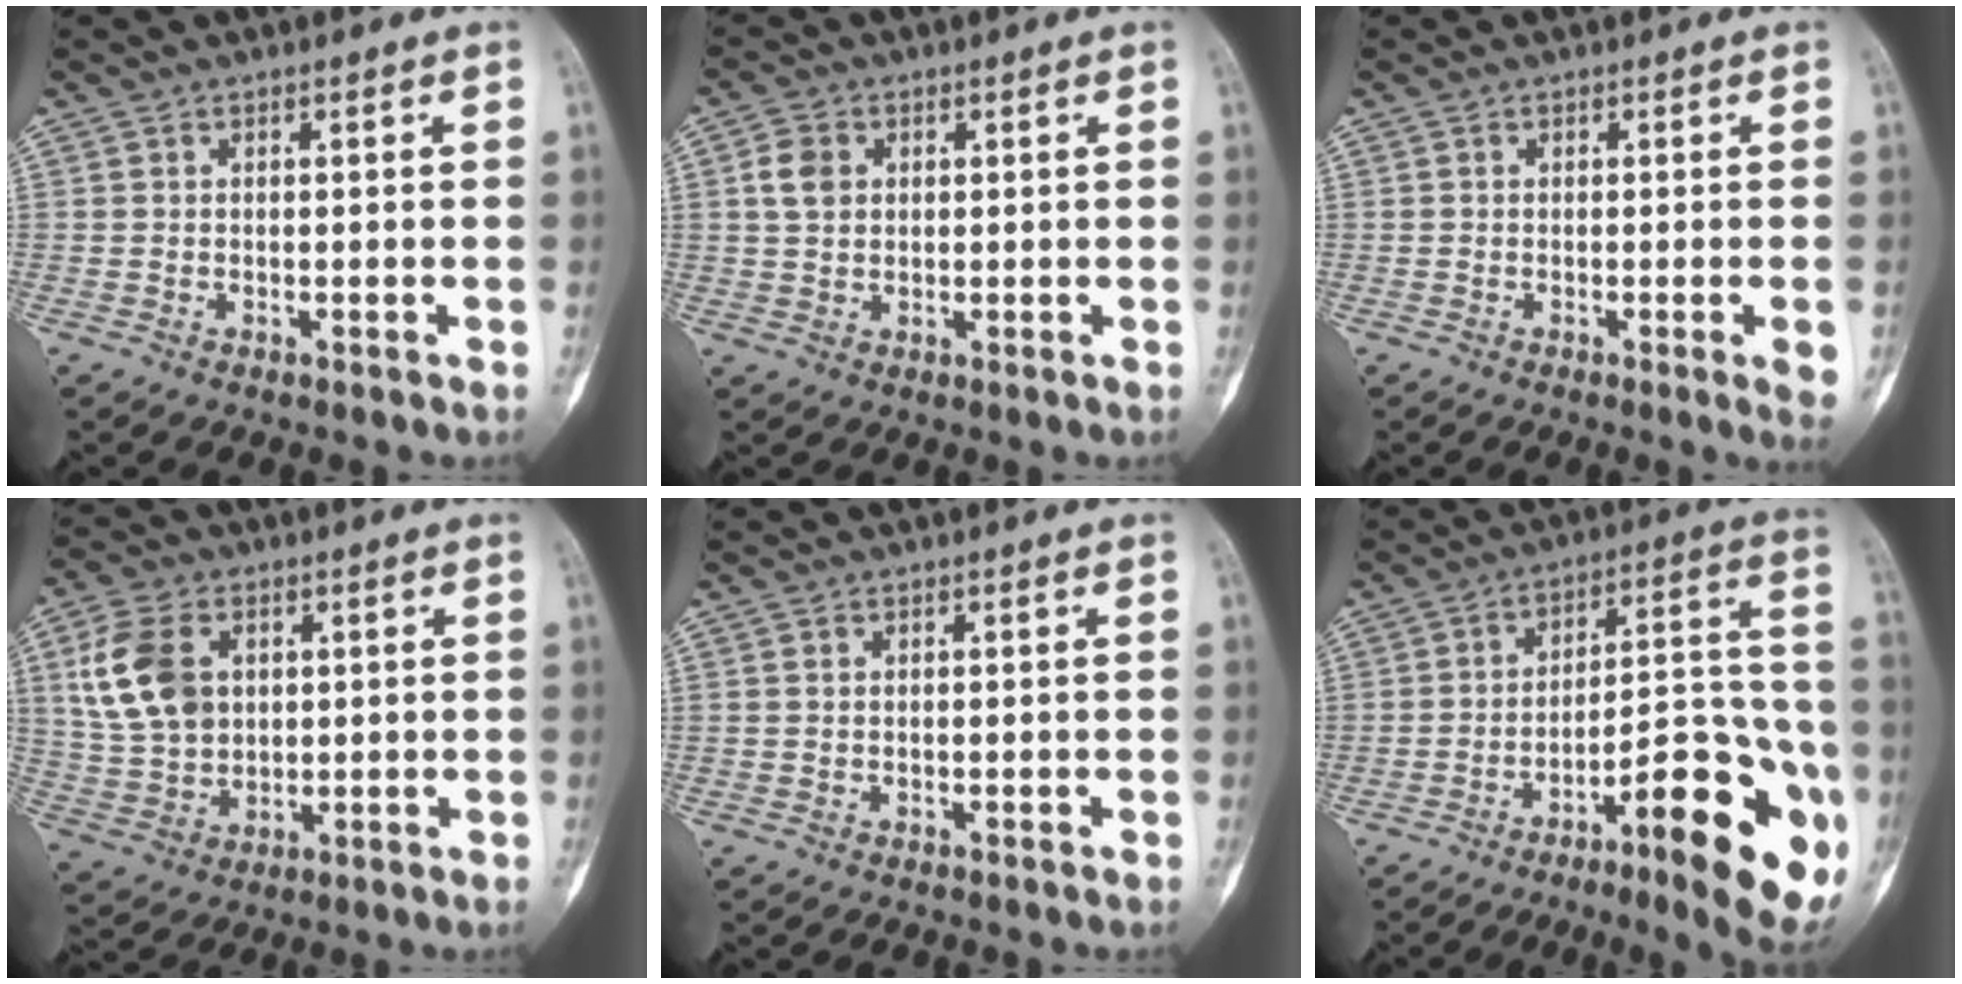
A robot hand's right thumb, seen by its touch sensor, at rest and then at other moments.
{"total": 4.8, "force": [1.0, 3.8, 2.7], "torque": [-0.038, 0.003, 0.016]}
{"total": 2.9, "force": [-1.0, 0.4, 2.7], "torque": [-0.030, -0.005, -0.015]}
{"total": 12.6, "force": [3.2, 9.1, 8.1], "torque": [-0.139, -0.004, 0.068]}
{"total": 0.0}
{"total": 20.8, "force": [-9.2, 5.8, 17.7], "torque": [-0.197, 0.060, -0.127]}